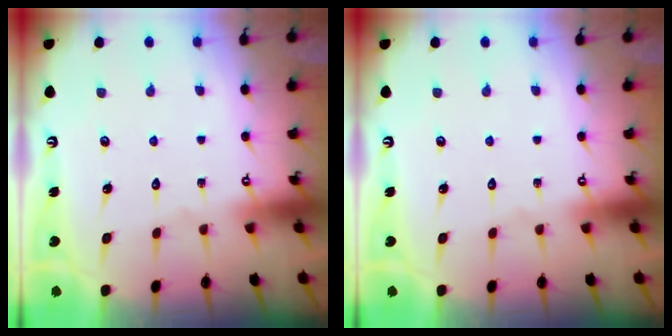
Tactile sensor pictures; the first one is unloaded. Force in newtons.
{"total": 0.0}